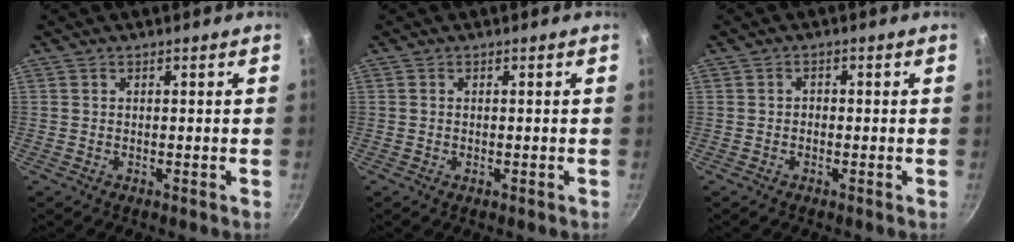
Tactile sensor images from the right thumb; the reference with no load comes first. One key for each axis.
{"total": 0.5, "fx": -0.2, "fy": 0.3, "fz": 0.4, "tx": -0.006, "ty": 0.000, "tz": -0.003}
{"total": 1.1, "fx": -0.4, "fy": 0.9, "fz": 0.6, "tx": -0.009, "ty": 0.005, "tz": -0.008}